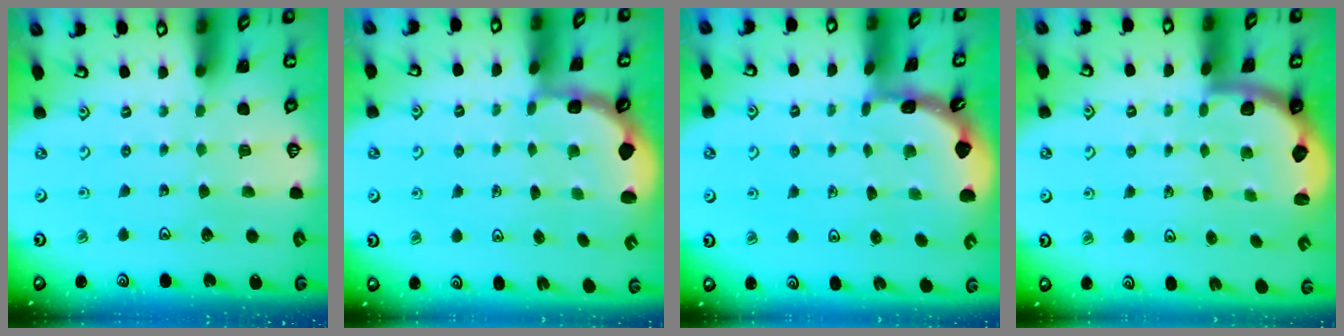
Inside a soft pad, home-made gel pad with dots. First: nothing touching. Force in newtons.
{"total": 2.9, "press": 1.9, "slide": 2.2}
{"total": 1.6, "press": 1.6, "slide": 0.1}
{"total": 2.4, "press": 1.7, "slide": 1.6}